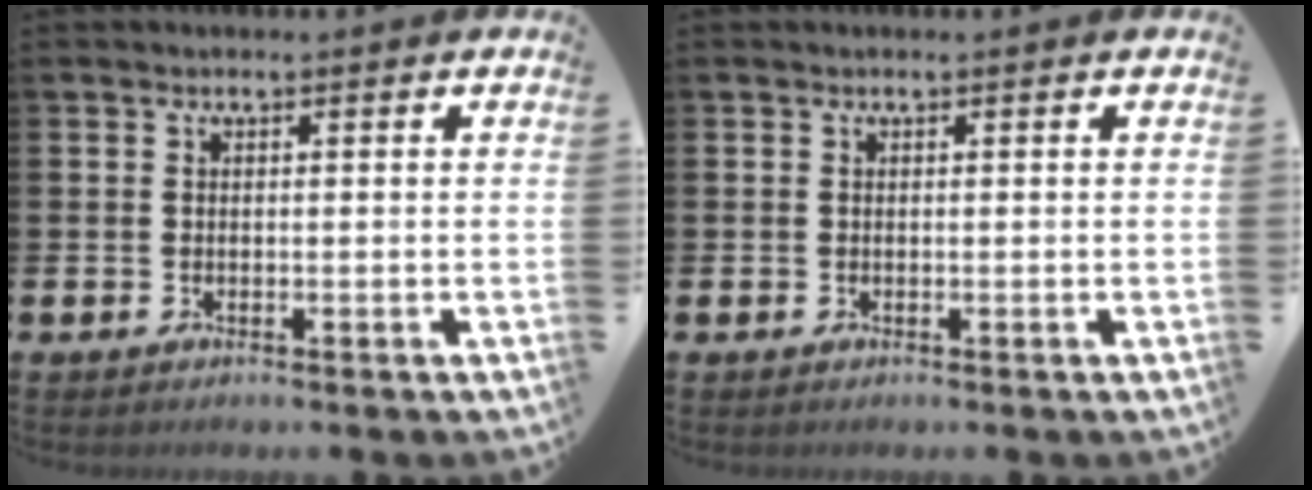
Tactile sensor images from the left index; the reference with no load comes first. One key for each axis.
{"total": 0.0}